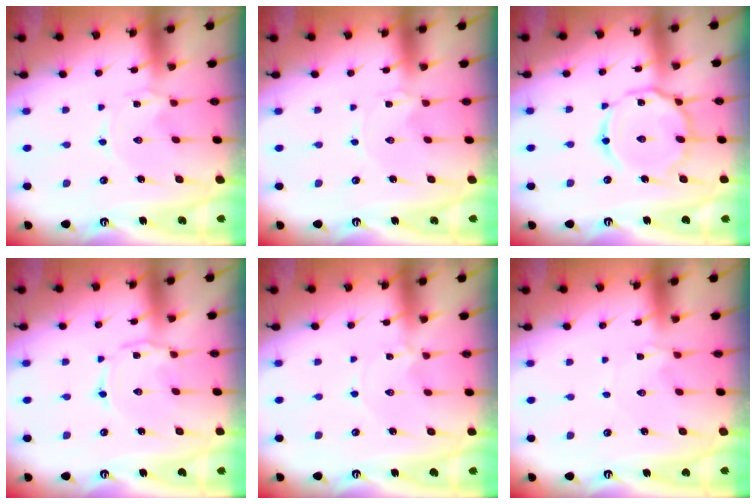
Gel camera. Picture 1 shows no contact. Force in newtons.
{"total": 0.0}
{"total": 14.4, "press": 14.4, "slide": 1.2}
{"total": 1.7, "press": 1.7, "slide": 0.4}
{"total": 0.6, "press": 0.5, "slide": 0.2}
{"total": 1.5, "press": 1.4, "slide": 0.2}